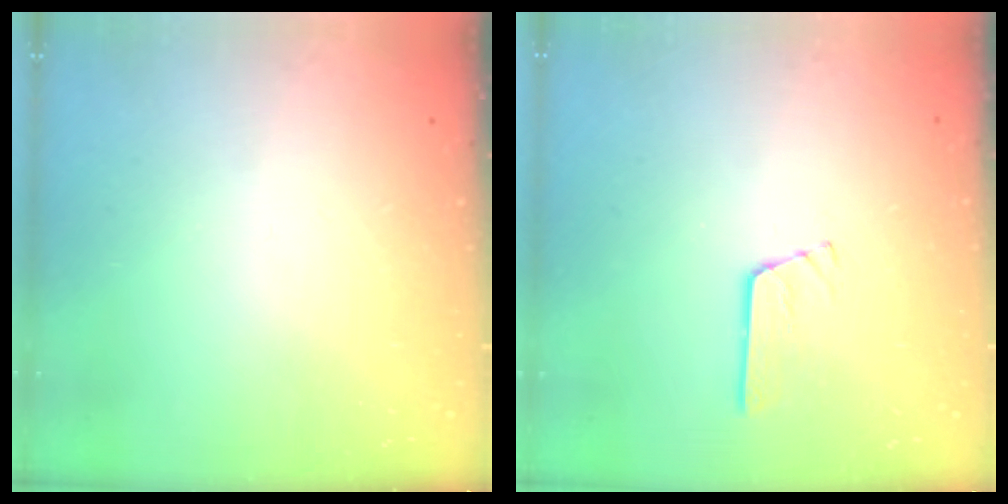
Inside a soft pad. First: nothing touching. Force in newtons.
{"total": 2.9, "press": 2.8, "slide": 0.3}